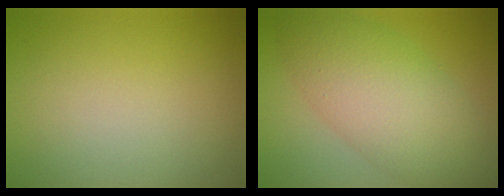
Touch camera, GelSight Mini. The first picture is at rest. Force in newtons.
{"total": 8.1, "press": 8.1, "slide": 0.3}